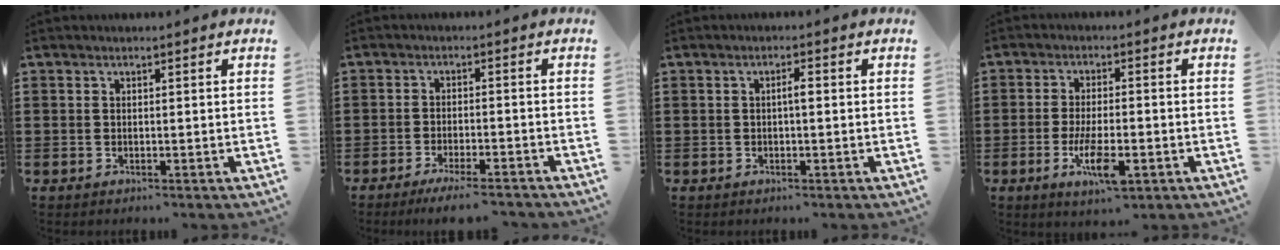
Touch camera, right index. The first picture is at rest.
{"total": 3.6, "force": [-3.2, -0.1, 1.7], "torque": [-0.034, -0.008, -0.063]}
{"total": 1.6, "force": [-0.1, 0.3, 1.5], "torque": [-0.030, 0.003, -0.004]}
{"total": 7.0, "force": [-2.7, 2.0, 6.2], "torque": [-0.125, -0.011, -0.047]}